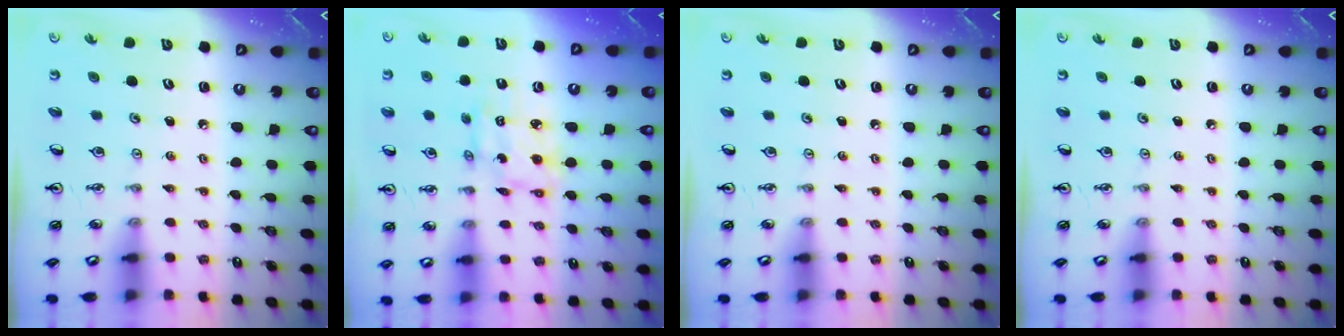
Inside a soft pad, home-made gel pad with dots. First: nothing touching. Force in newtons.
{"total": 6.4, "press": 6.4, "slide": 0.3}
{"total": 0.0}
{"total": 0.0}